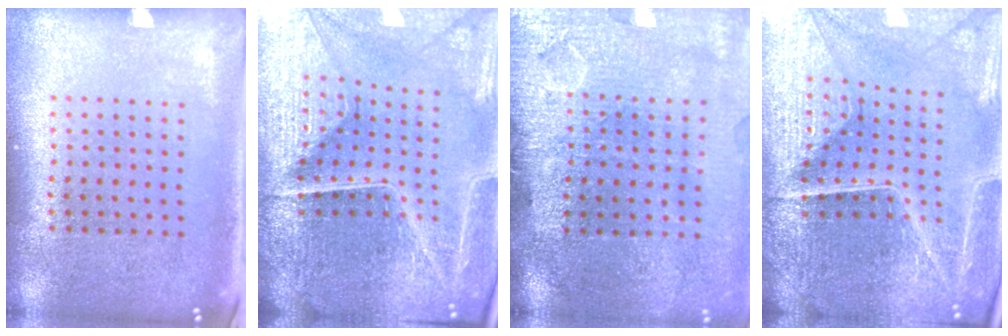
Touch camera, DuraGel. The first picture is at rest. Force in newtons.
{"total": 5.4, "press": 5.1, "slide": 1.8}
{"total": 4.5, "press": 3.7, "slide": 2.6}
{"total": 5.1, "press": 4.9, "slide": 1.4}